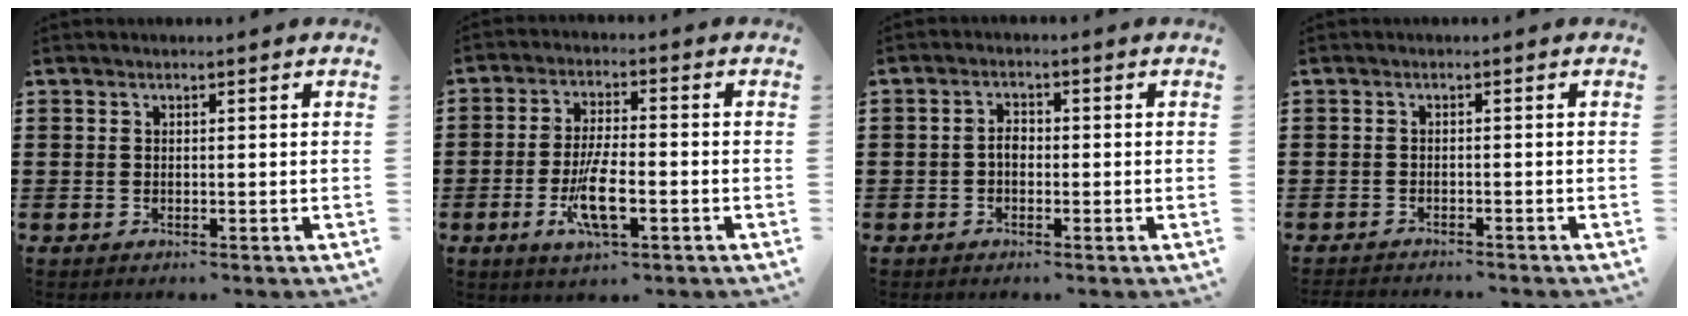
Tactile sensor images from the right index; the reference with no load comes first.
{"total": 7.8, "force": [-2.7, 2.3, 6.9], "torque": [-0.145, -0.012, -0.050]}
{"total": 2.1, "force": [-0.6, 1.2, 1.6], "torque": [-0.038, 0.001, -0.014]}
{"total": 1.3, "force": [-1.3, -0.1, -0.1], "torque": [-0.001, 0.001, -0.028]}